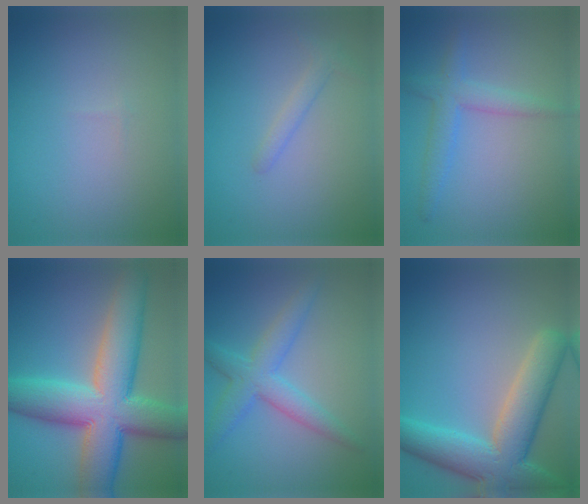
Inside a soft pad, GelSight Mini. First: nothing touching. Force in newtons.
{"total": 1.3, "press": 1.3, "slide": 0.1}
{"total": 2.8, "press": 2.8, "slide": 0.2}
{"total": 12.0, "press": 11.9, "slide": 0.5}
{"total": 4.0, "press": 4.0, "slide": 0.1}
{"total": 8.5, "press": 8.4, "slide": 0.6}